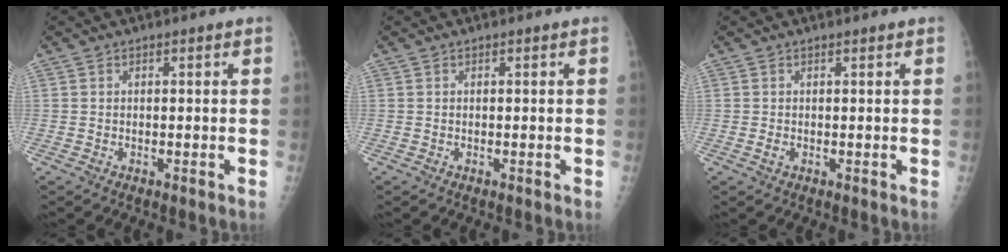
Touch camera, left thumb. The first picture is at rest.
{"total": 0.0}
{"total": 1.0, "force": [0.3, 0.5, 0.9], "torque": [-0.018, 0.005, 0.008]}